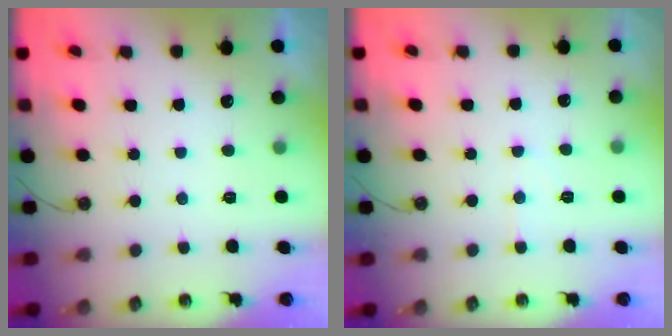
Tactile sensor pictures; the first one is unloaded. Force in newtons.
{"total": 4.0, "press": 3.9, "slide": 0.7}